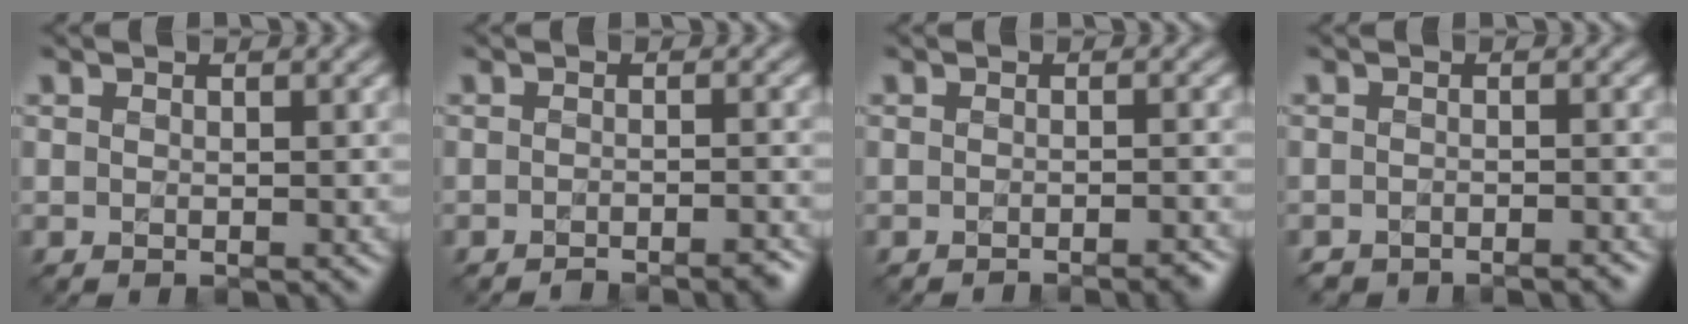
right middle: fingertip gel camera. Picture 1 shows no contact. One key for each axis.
{"total": 2.6, "fx": -2.3, "fy": 0.5, "fz": 1.1, "tx": -0.005, "ty": 0.004, "tz": -0.035}
{"total": 2.1, "fx": -1.8, "fy": 0.4, "fz": 1.0, "tx": -0.001, "ty": 0.003, "tz": -0.026}
{"total": 2.9, "fx": -2.8, "fy": 0.5, "fz": 0.3, "tx": -0.005, "ty": 0.007, "tz": -0.031}